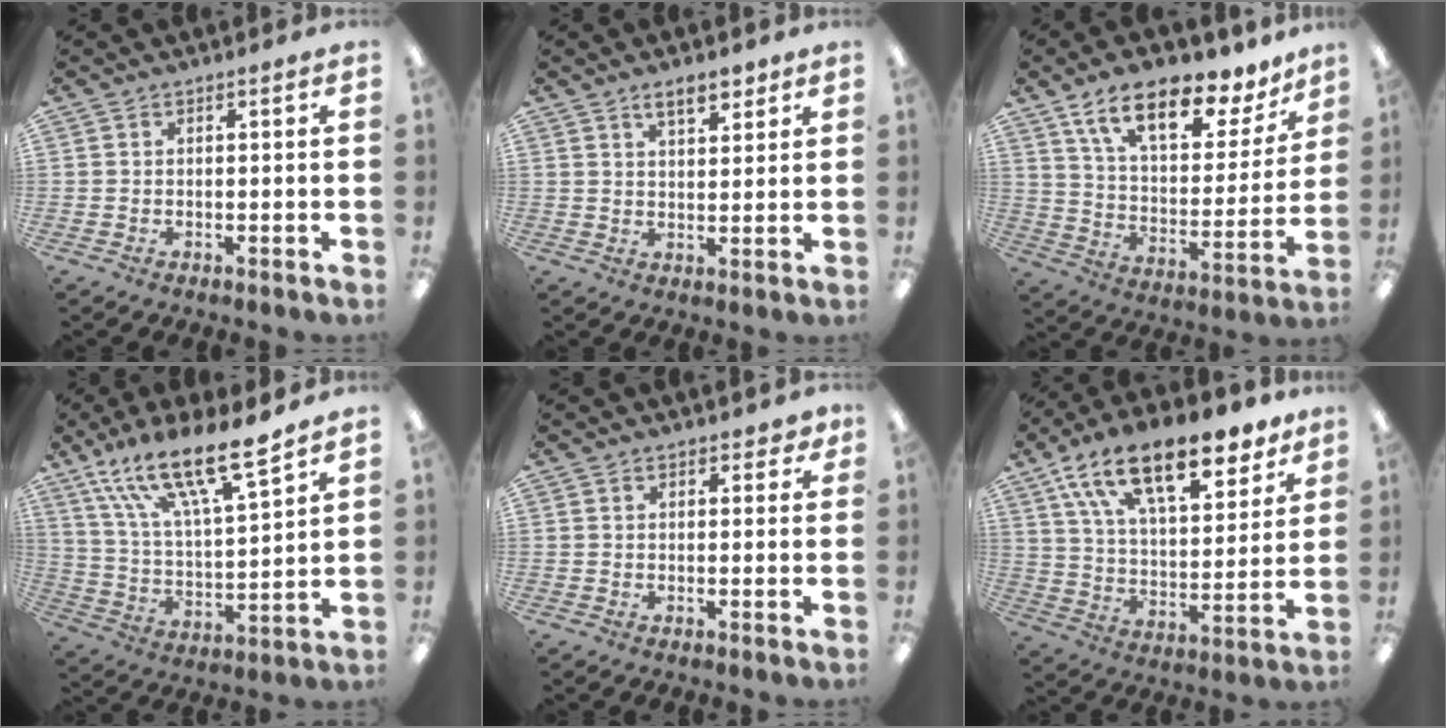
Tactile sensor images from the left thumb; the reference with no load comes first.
{"total": 5.6, "force": [4.0, 2.5, 3.1], "torque": [-0.035, -0.014, 0.066]}
{"total": 18.0, "force": [12.4, 7.2, 10.9], "torque": [-0.181, -0.076, 0.212]}
{"total": 19.4, "force": [14.4, 4.6, 12.1], "torque": [-0.214, -0.092, 0.246]}
{"total": 2.3, "force": [1.4, 1.4, 1.1], "torque": [-0.007, -0.003, 0.022]}
{"total": 19.9, "force": [13.7, 8.0, 11.9], "torque": [-0.204, -0.072, 0.238]}